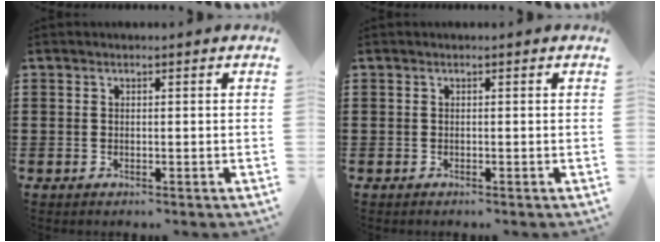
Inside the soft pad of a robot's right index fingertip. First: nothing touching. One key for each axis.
{"total": 0.0}